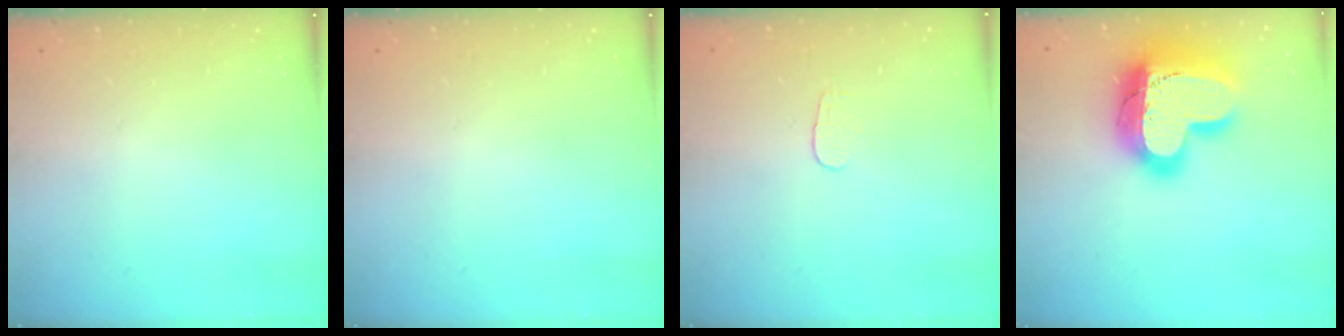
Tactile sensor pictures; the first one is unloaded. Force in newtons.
{"total": 0.0}
{"total": 4.0, "press": 4.0, "slide": 0.3}
{"total": 25.8, "press": 25.7, "slide": 1.9}